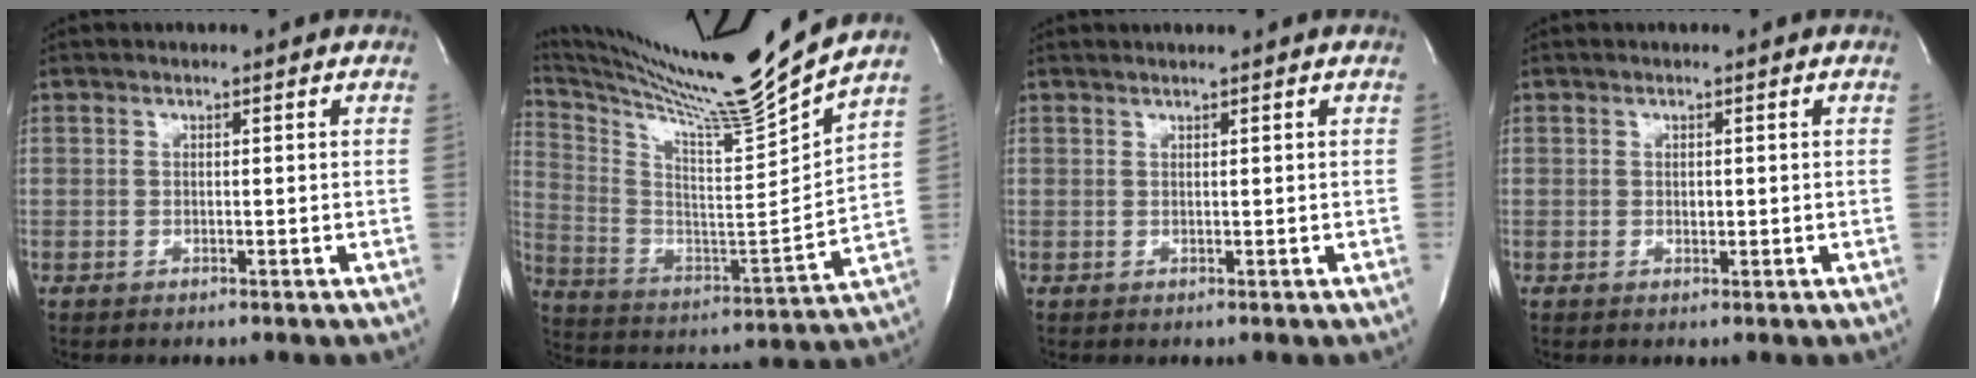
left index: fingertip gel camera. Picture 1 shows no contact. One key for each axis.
{"total": 21.7, "fx": 19.0, "fy": -3.2, "fz": 10.1, "tx": -0.193, "ty": -0.078, "tz": 0.308}
{"total": 1.3, "fx": 1.1, "fy": -0.3, "fz": 0.5, "tx": -0.007, "ty": 0.003, "tz": 0.022}
{"total": 0.9, "fx": 0.3, "fy": 0.4, "fz": 0.7, "tx": -0.007, "ty": 0.000, "tz": 0.007}